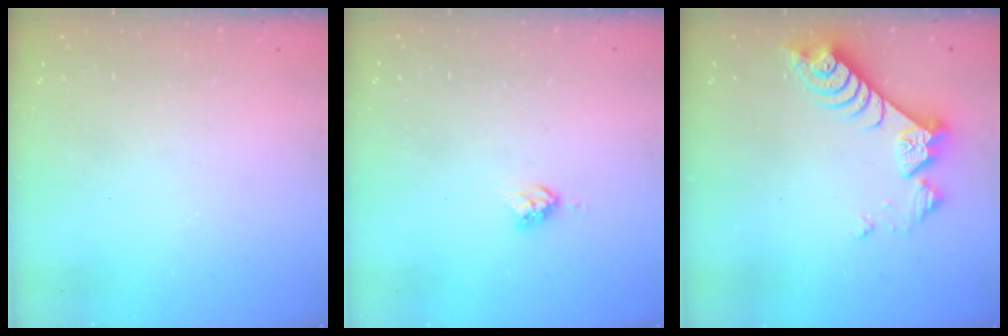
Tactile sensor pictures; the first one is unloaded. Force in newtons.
{"total": 4.4, "press": 4.3, "slide": 0.6}
{"total": 8.1, "press": 8.0, "slide": 0.6}